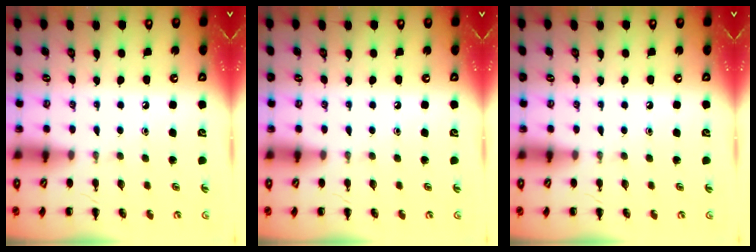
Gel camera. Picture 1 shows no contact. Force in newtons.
{"total": 0.0}
{"total": 0.0}